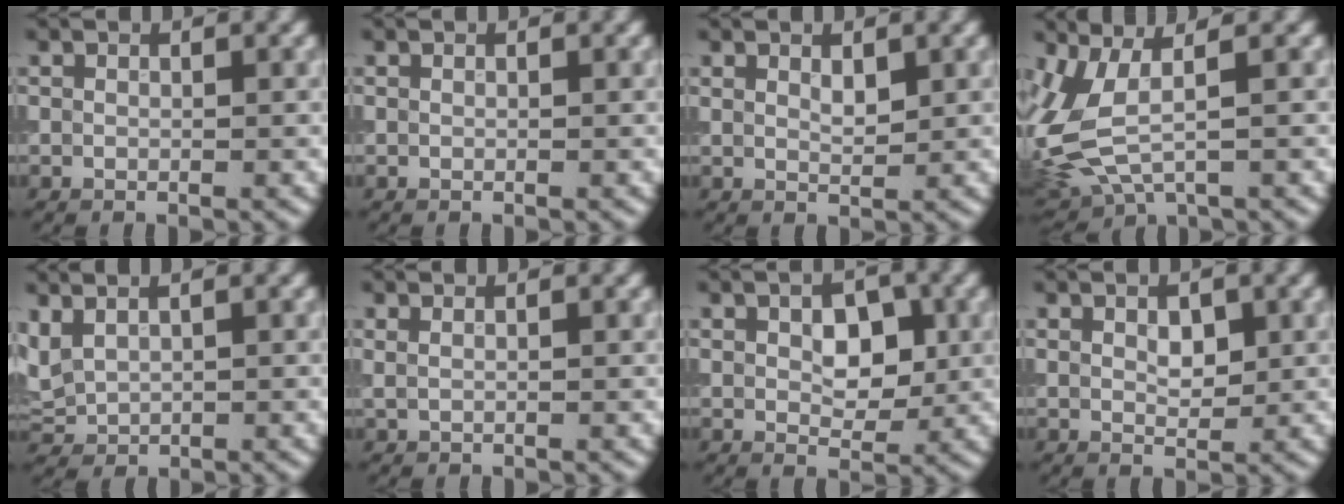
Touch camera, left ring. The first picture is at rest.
{"total": 0.0}
{"total": 1.4, "force": [0.8, 0.5, 1.0], "torque": [-0.020, -0.002, 0.016]}
{"total": 6.3, "force": [0.3, 2.9, 5.6], "torque": [-0.155, -0.012, 0.010]}
{"total": 1.9, "force": [1.2, 1.1, 1.1], "torque": [-0.033, 0.008, 0.033]}
{"total": 1.1, "force": [0.5, 0.6, 0.7], "torque": [-0.008, -0.003, 0.004]}
{"total": 4.3, "force": [0.9, 2.5, 3.4], "torque": [-0.050, -0.001, 0.014]}
{"total": 2.0, "force": [0.7, 1.1, 1.5], "torque": [-0.022, 0.000, 0.015]}